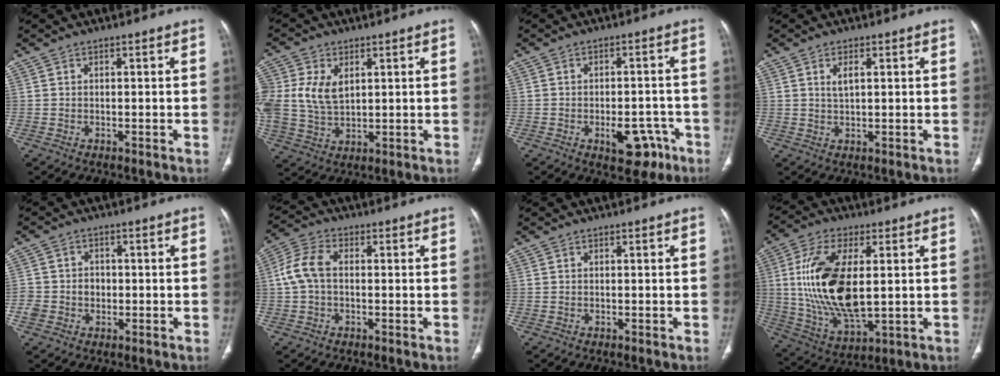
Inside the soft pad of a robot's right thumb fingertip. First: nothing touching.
{"total": 10.6, "force": [2.4, 7.2, 7.5], "torque": [-0.156, 0.000, 0.056]}
{"total": 8.0, "force": [-4.1, 4.6, 5.1], "torque": [-0.038, 0.032, -0.045]}
{"total": 2.6, "force": [1.0, 1.1, 2.2], "torque": [-0.038, -0.002, 0.020]}
{"total": 5.0, "force": [-0.9, 4.5, 1.9], "torque": [-0.016, 0.018, -0.013]}
{"total": 6.7, "force": [0.1, 4.2, 5.1], "torque": [-0.111, 0.020, -0.005]}
{"total": 0.0}
{"total": 18.7, "force": [2.0, 8.9, 16.4], "torque": [-0.322, -0.016, 0.046]}